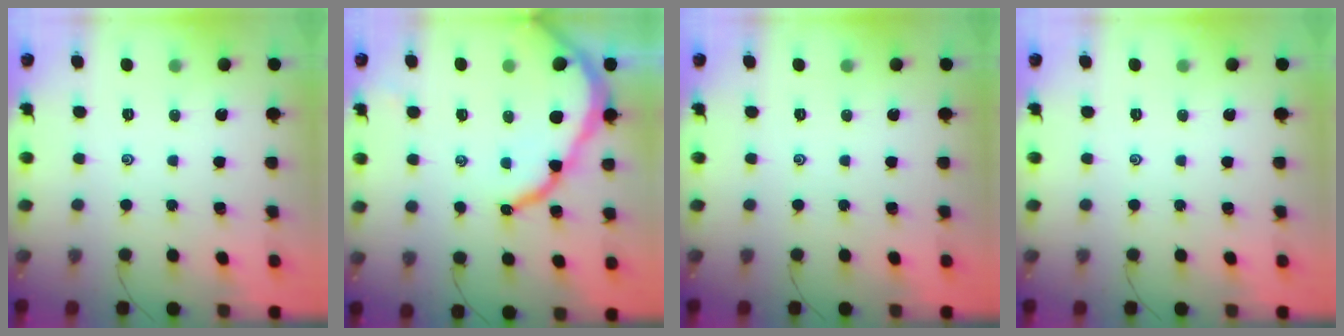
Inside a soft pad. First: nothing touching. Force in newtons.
{"total": 12.3, "press": 12.2, "slide": 1.1}
{"total": 0.0}
{"total": 0.0}